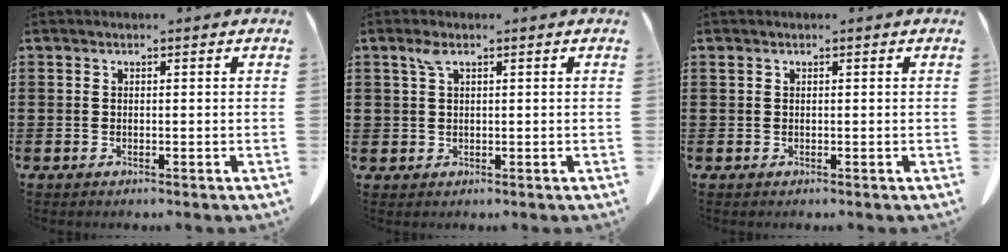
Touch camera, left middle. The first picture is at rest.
{"total": 2.0, "force": [0.9, 1.2, 1.4], "torque": [-0.033, 0.004, 0.017]}
{"total": 0.0}